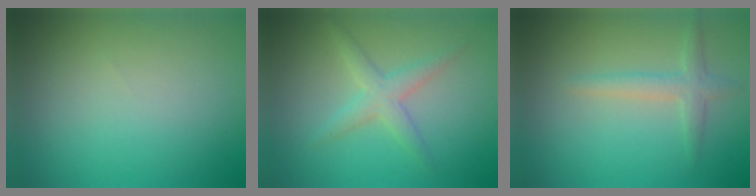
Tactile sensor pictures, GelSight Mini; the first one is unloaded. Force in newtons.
{"total": 2.5, "press": 2.5, "slide": 0.0}
{"total": 1.9, "press": 1.9, "slide": 0.0}